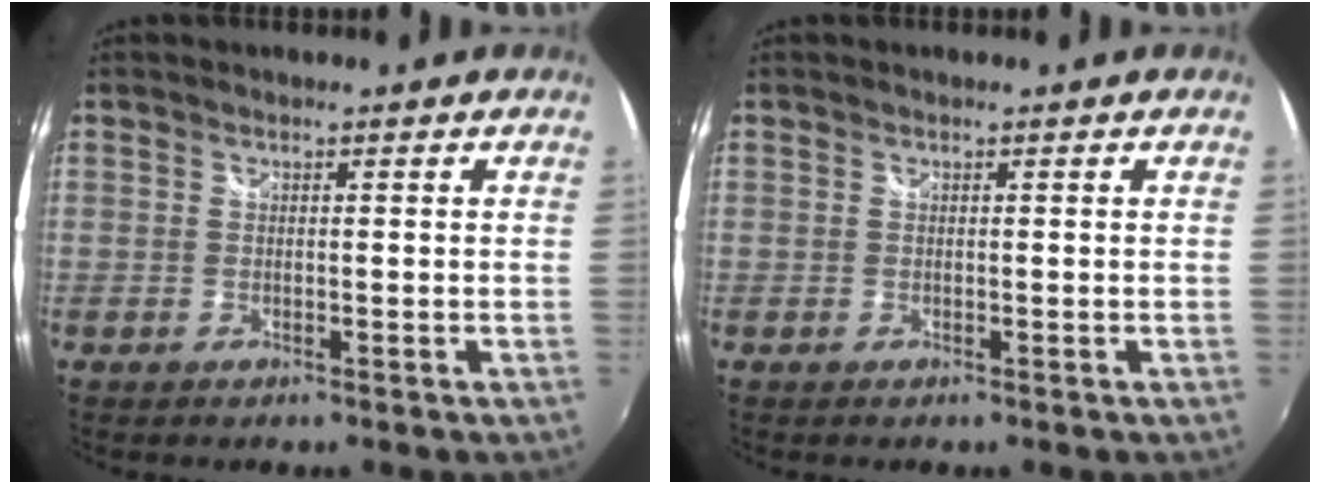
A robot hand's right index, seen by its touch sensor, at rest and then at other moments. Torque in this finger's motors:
{"motor_torque": [0.00, 0.00, 0.00, 0.00]}